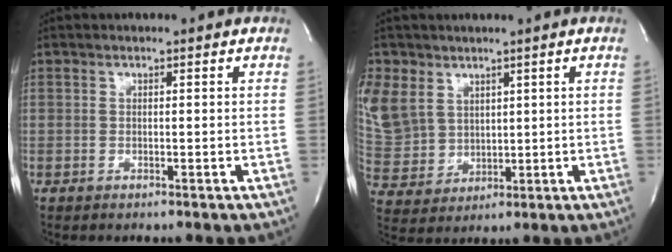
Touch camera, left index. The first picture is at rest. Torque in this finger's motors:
{"motor_torque": [0.80, -0.55, 0.33, 0.10]}